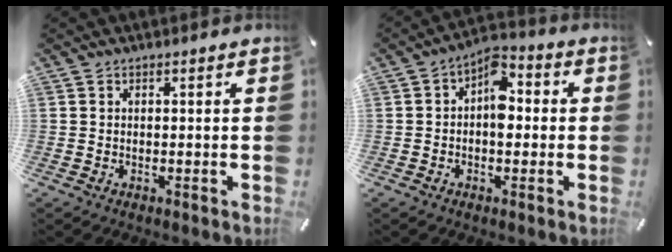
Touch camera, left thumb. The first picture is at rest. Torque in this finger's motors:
{"motor_torque": [1.22, 1.57, 0.56, -0.38, 0.08]}